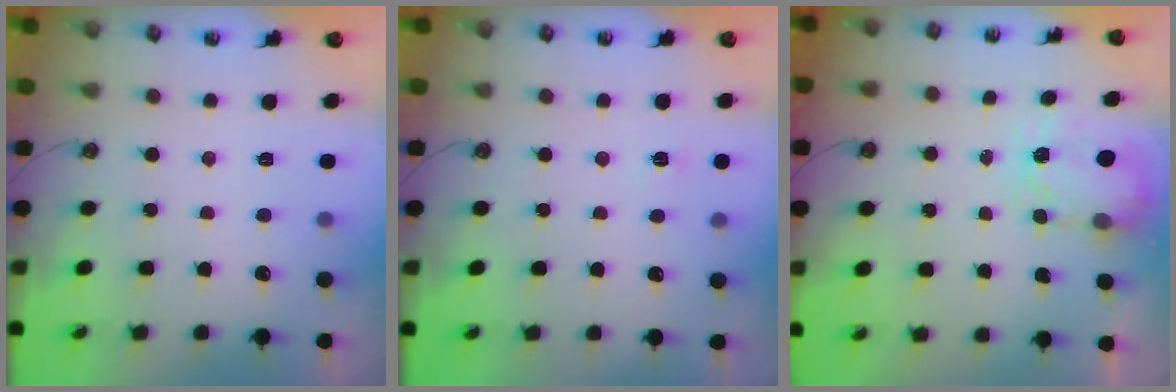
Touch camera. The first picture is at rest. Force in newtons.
{"total": 2.6, "press": 2.6, "slide": 0.2}
{"total": 3.8, "press": 3.7, "slide": 0.5}